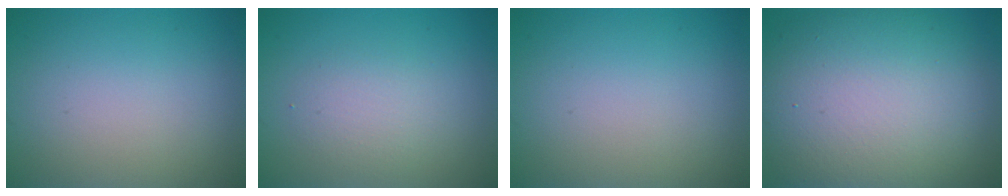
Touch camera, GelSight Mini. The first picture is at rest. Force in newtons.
{"total": 2.2, "press": 2.2, "slide": 0.1}
{"total": 0.0}
{"total": 13.8, "press": 13.8, "slide": 1.0}